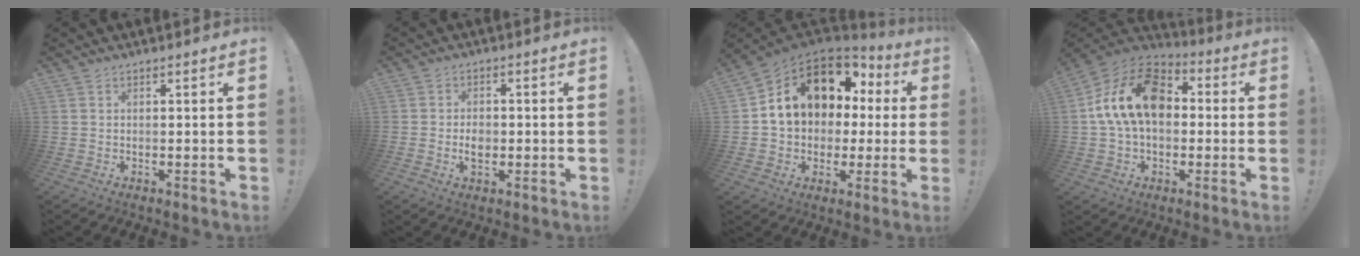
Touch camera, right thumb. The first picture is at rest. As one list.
[{"total": 3.8, "force": [-1.1, 2.6, 2.5], "torque": [-0.027, 0.002, -0.021]}, {"total": 15.2, "force": [5.9, 11.3, 8.4], "torque": [-0.130, -0.023, 0.118]}, {"total": 19.2, "force": [3.1, 12.9, 13.8], "torque": [-0.230, 0.014, 0.059]}]